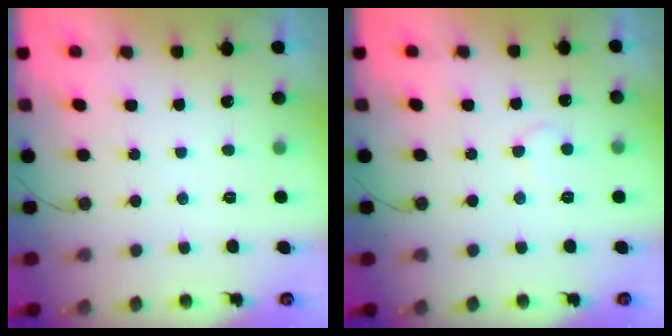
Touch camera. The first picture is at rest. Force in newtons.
{"total": 4.7, "press": 4.7, "slide": 0.4}